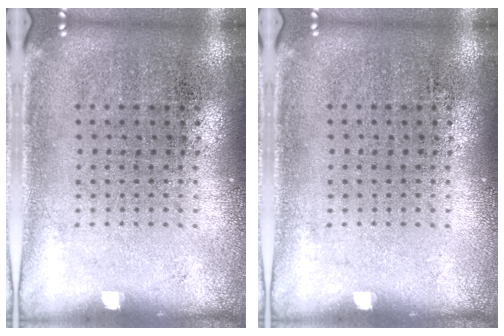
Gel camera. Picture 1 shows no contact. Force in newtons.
{"total": 0.0}